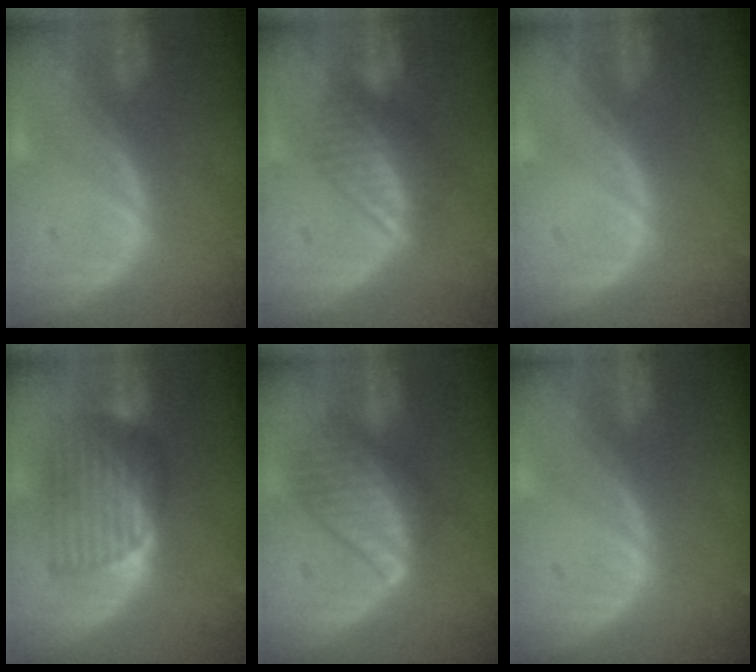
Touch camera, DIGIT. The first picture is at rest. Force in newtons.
{"total": 6.7, "press": 5.8, "slide": 3.3}
{"total": 0.0}
{"total": 7.4, "press": 7.3, "slide": 0.9}
{"total": 7.2, "press": 7.2, "slide": 0.2}
{"total": 0.0}